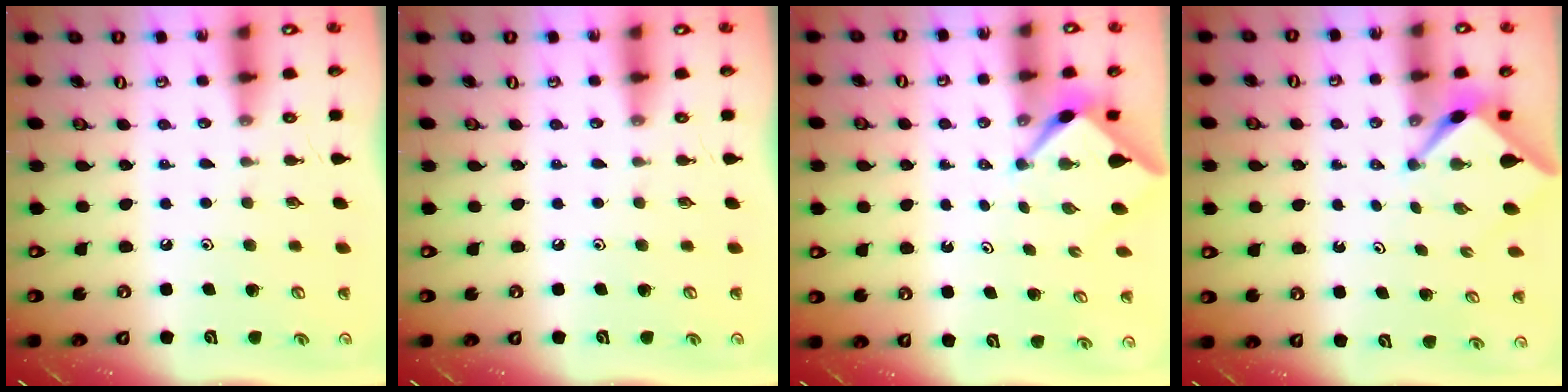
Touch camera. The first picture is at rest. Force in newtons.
{"total": 0.0}
{"total": 2.6, "press": 2.6, "slide": 0.3}
{"total": 2.5, "press": 2.5, "slide": 0.3}